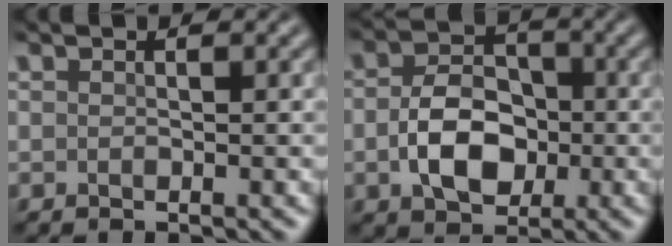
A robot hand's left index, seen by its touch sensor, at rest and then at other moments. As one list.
[{"total": 5.7, "force": [-0.8, 4.1, 3.9], "torque": [-0.075, -0.001, -0.016]}]